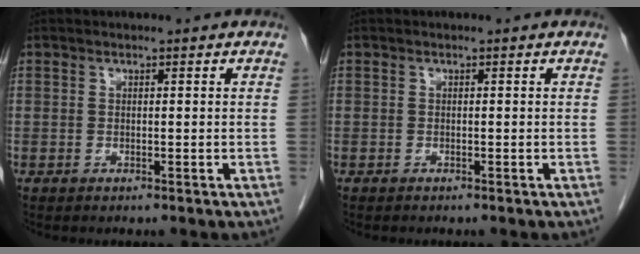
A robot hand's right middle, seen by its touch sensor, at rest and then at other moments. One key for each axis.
{"total": 0.0}